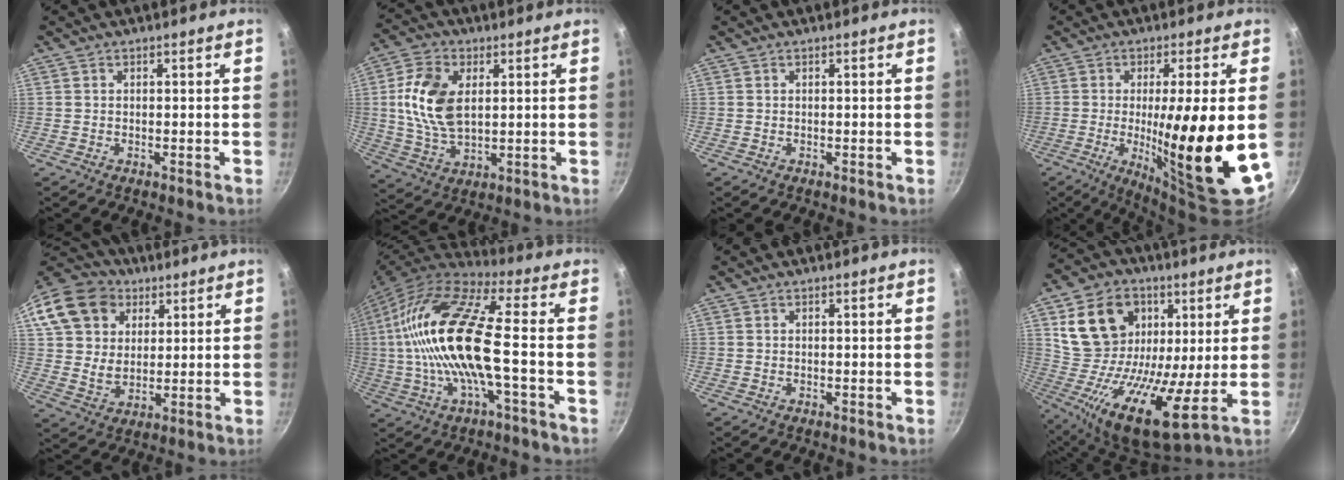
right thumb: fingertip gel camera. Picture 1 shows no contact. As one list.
[{"total": 13.1, "force": [2.3, 7.9, 10.2], "torque": [-0.188, -0.005, 0.045]}, {"total": 0.0}, {"total": 19.6, "force": [-2.1, 3.2, 19.2], "torque": [-0.291, -0.016, -0.022]}, {"total": 18.3, "force": [8.0, 13.9, 8.8], "torque": [-0.174, 0.009, 0.143]}, {"total": 21.1, "force": [-0.8, 6.2, 20.2], "torque": [-0.388, 0.032, -0.026]}, {"total": 0.0}, {"total": 21.7, "force": [7.4, 14.5, 14.4], "torque": [-0.264, -0.023, 0.120]}]